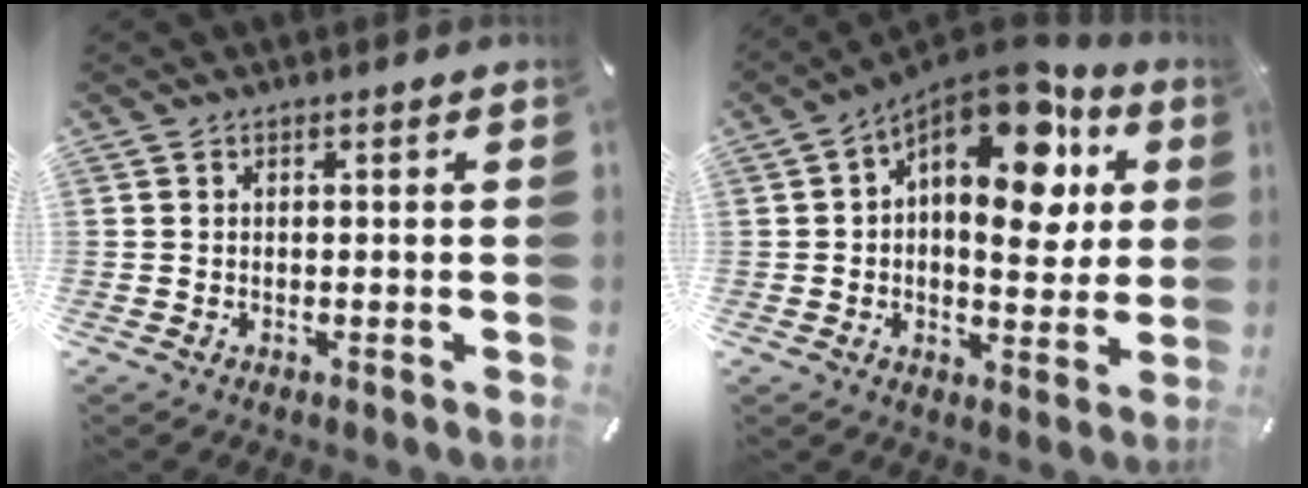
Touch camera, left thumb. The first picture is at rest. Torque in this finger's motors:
{"motor_torque": [1.88, 1.98, 1.44, 0.53, 0.24]}